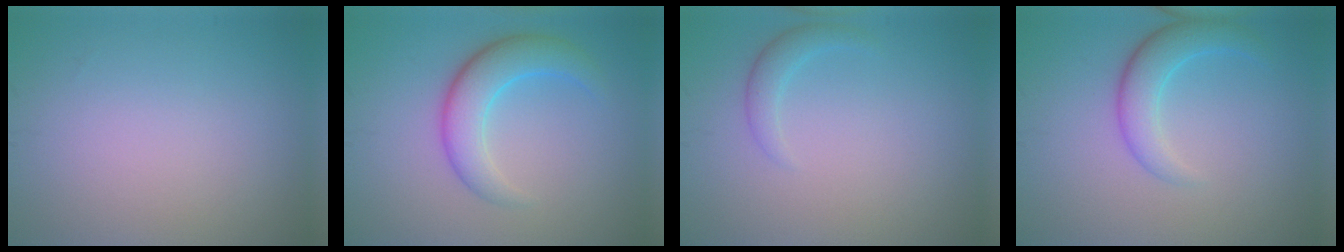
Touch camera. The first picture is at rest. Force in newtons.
{"total": 4.7, "press": 4.7, "slide": 0.3}
{"total": 1.5, "press": 1.5, "slide": 0.2}
{"total": 3.5, "press": 3.5, "slide": 0.1}